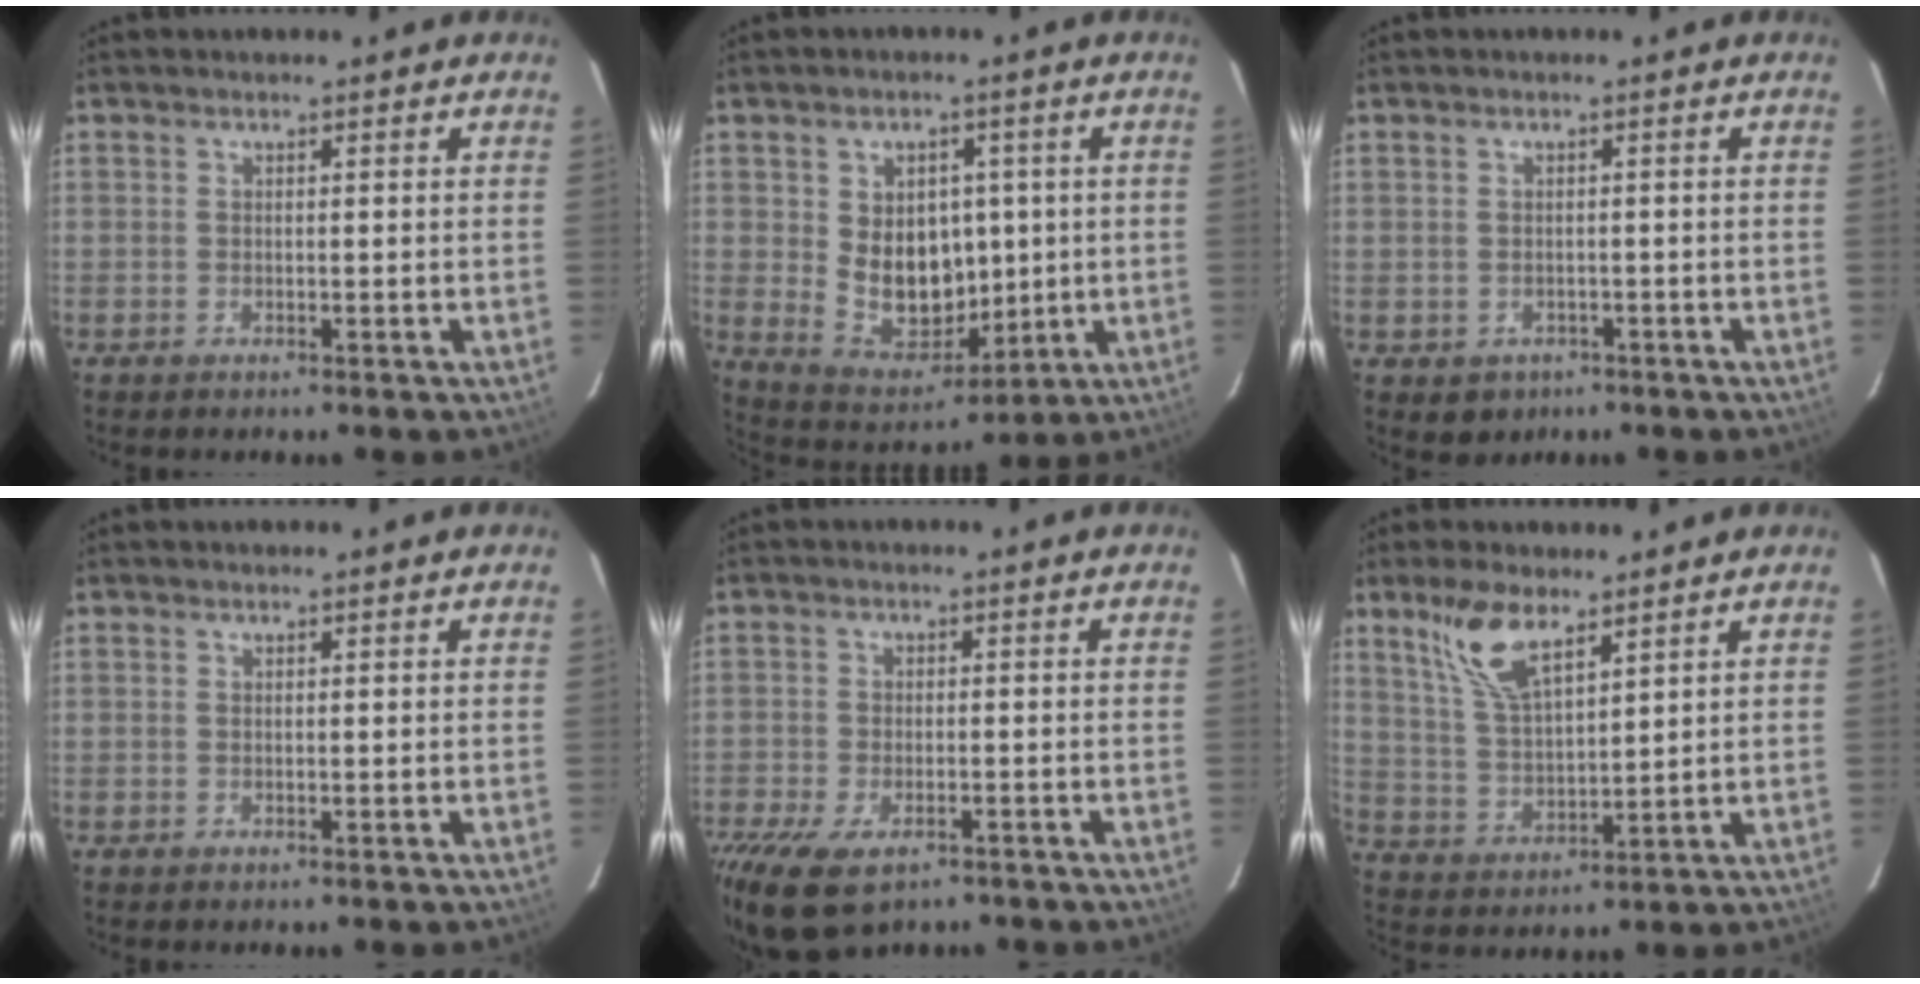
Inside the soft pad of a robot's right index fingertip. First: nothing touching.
{"total": 12.2, "force": [0.7, 9.5, 7.6], "torque": [-0.143, -0.005, 0.040]}
{"total": 3.5, "force": [-1.0, 3.3, 0.6], "torque": [-0.014, 0.001, -0.005]}
{"total": 0.0}
{"total": 12.4, "force": [-8.0, 6.2, 7.1], "torque": [-0.177, -0.038, -0.137]}
{"total": 9.7, "force": [6.3, 3.8, 6.3], "torque": [-0.123, 0.008, 0.134]}